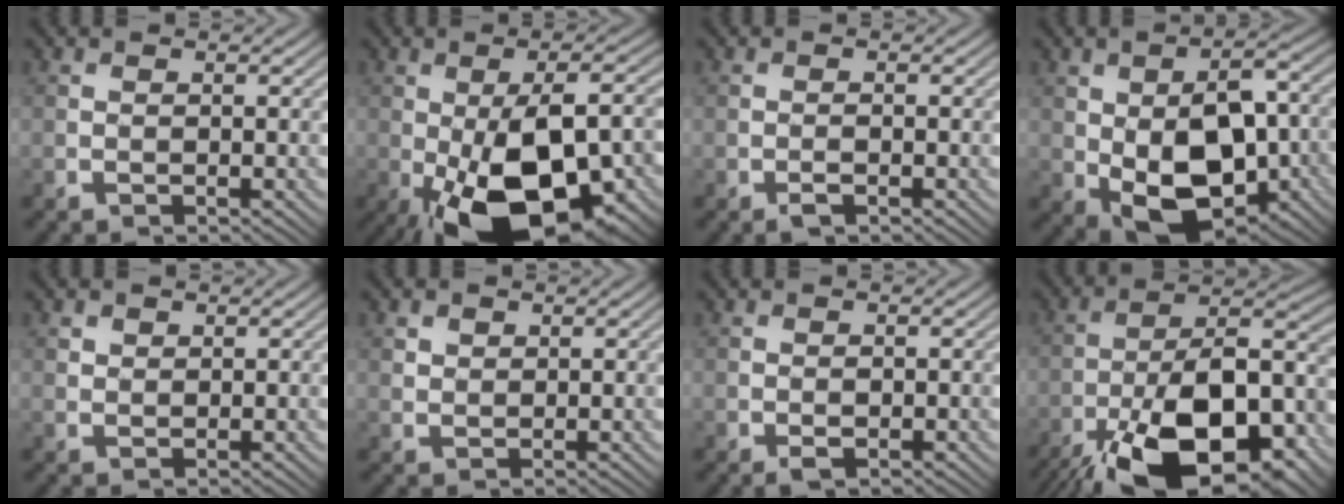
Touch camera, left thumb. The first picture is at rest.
{"total": 17.9, "force": [-6.1, 8.6, 14.4], "torque": [-0.236, -0.033, -0.080]}
{"total": 0.8, "force": [-0.4, 0.2, 0.7], "torque": [-0.012, 0.003, -0.009]}
{"total": 14.6, "force": [-3.4, 8.6, 11.2], "torque": [-0.184, -0.019, -0.045]}
{"total": 1.2, "force": [1.0, 0.6, -0.1], "torque": [0.003, 0.001, 0.017]}
{"total": 1.4, "force": [1.1, 0.9, 0.0], "torque": [-0.001, 0.002, 0.020]}
{"total": 1.1, "force": [-0.3, 0.6, 0.8], "torque": [-0.012, 0.002, -0.005]}
{"total": 19.1, "force": [-10.6, 8.0, 13.8], "torque": [-0.239, -0.025, -0.176]}